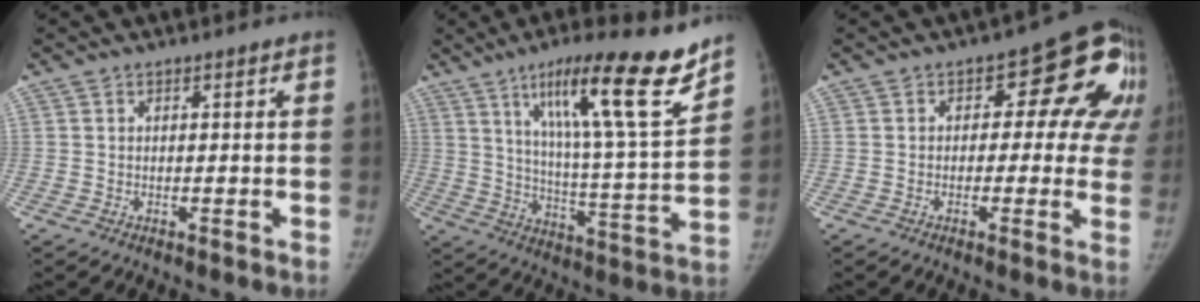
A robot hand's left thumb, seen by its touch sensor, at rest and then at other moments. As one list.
[{"total": 20.9, "force": [13.5, 2.2, 15.9], "torque": [-0.222, -0.064, 0.217]}, {"total": 13.7, "force": [2.6, 8.3, 10.5], "torque": [-0.061, 0.013, 0.018]}]